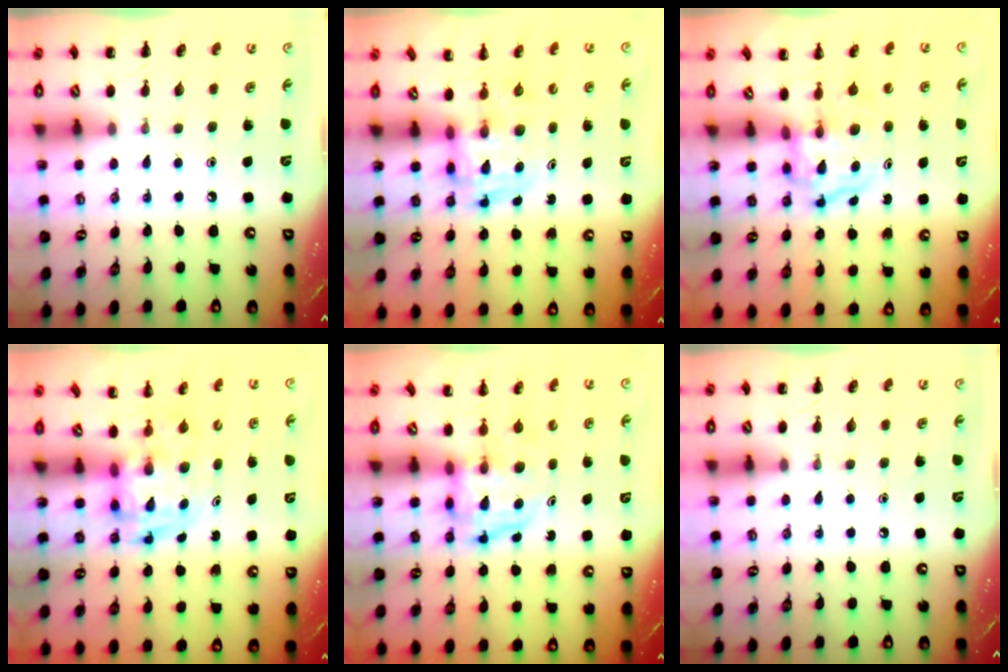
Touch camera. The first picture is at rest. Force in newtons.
{"total": 3.7, "press": 3.6, "slide": 0.6}
{"total": 3.5, "press": 3.5, "slide": 0.4}
{"total": 3.4, "press": 3.4, "slide": 0.6}
{"total": 4.0, "press": 4.0, "slide": 0.4}
{"total": 0.0}